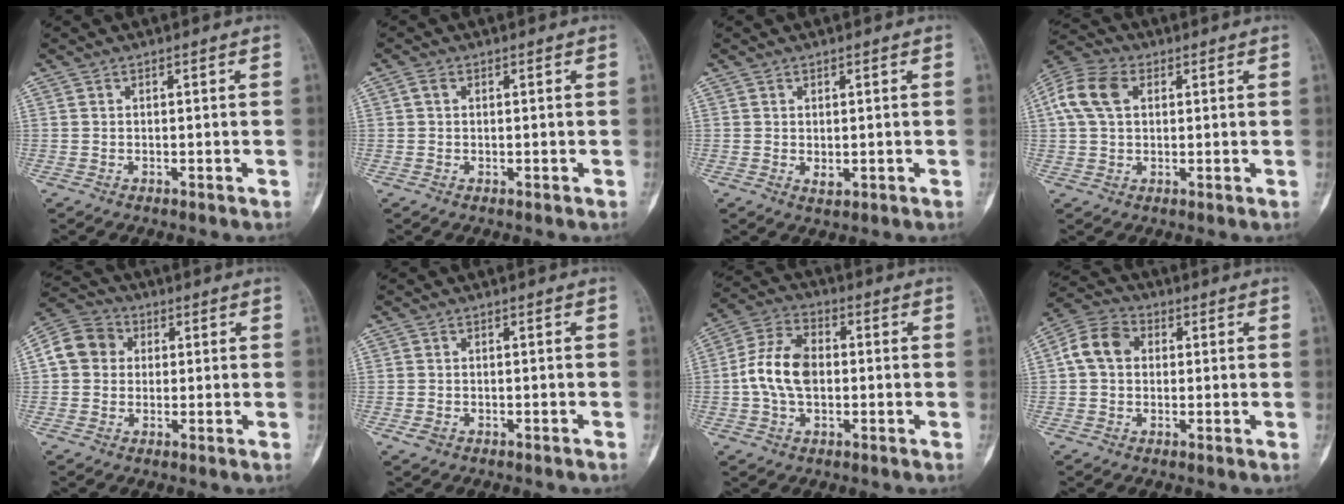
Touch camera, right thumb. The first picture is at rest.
{"total": 1.2, "force": [0.3, 0.8, 0.8], "torque": [-0.016, 0.002, 0.005]}
{"total": 1.3, "force": [0.0, 0.8, 1.0], "torque": [-0.015, -0.005, 0.004]}
{"total": 9.5, "force": [2.5, 6.4, 6.6], "torque": [-0.138, 0.022, 0.042]}
{"total": 8.4, "force": [1.2, 7.4, 3.8], "torque": [-0.056, 0.016, 0.008]}
{"total": 1.2, "force": [-0.7, 0.7, 0.7], "torque": [-0.024, 0.008, -0.010]}
{"total": 10.8, "force": [-0.3, 7.0, 8.2], "torque": [-0.155, 0.024, -0.012]}
{"total": 7.7, "force": [1.1, 6.0, 4.8], "torque": [-0.083, 0.022, 0.011]}